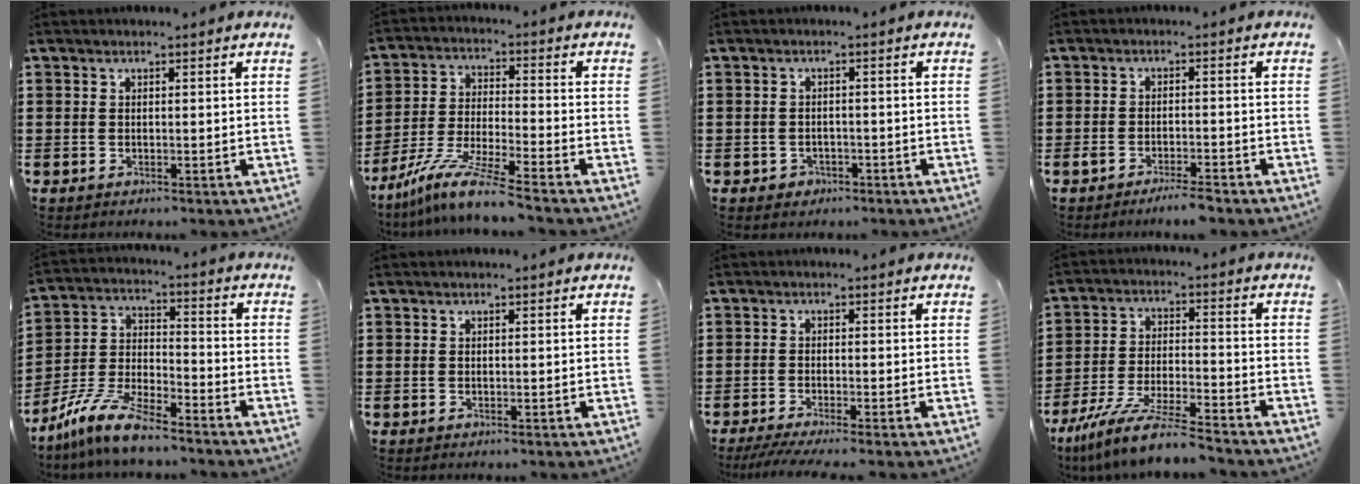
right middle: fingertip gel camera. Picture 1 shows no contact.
{"total": 9.2, "force": [-7.8, -0.2, 4.9], "torque": [-0.106, -0.008, -0.156]}
{"total": 1.3, "force": [-1.0, 0.9, 0.2], "torque": [-0.008, 0.002, -0.023]}
{"total": 2.8, "force": [-2.4, 0.2, 1.4], "torque": [-0.023, 0.006, -0.045]}
{"total": 9.9, "force": [-8.4, 1.7, 5.0], "torque": [-0.118, 0.010, -0.170]}
{"total": 0.0}
{"total": 2.2, "force": [-1.7, -0.1, 1.4], "torque": [-0.030, -0.004, -0.034]}
{"total": 9.5, "force": [-8.6, -0.3, 4.2], "torque": [-0.086, -0.003, -0.171]}